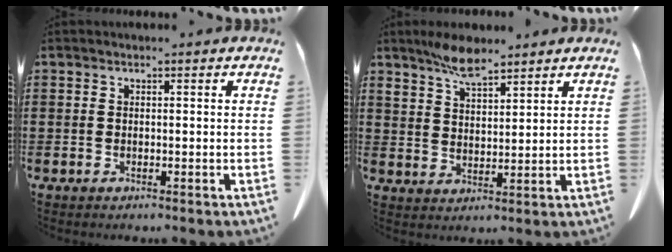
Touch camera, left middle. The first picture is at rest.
{"total": 5.9, "force": [4.9, 1.7, 2.8], "torque": [-0.067, -0.007, 0.092]}